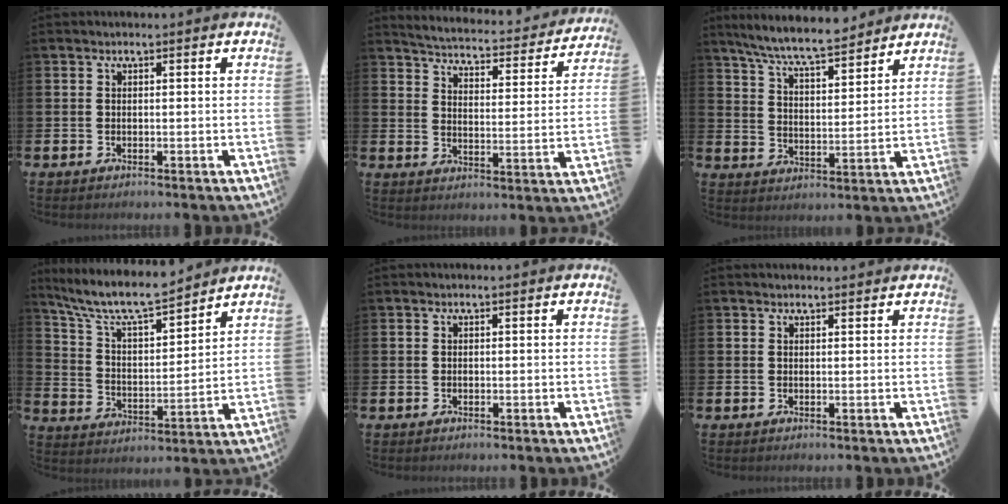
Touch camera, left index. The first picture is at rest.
{"total": 4.4, "force": [4.4, 0.4, 0.8], "torque": [-0.041, -0.040, 0.069]}
{"total": 7.9, "force": [7.5, 0.5, 2.6], "torque": [-0.083, -0.040, 0.134]}
{"total": 8.8, "force": [8.2, 1.3, 3.1], "torque": [-0.101, -0.050, 0.143]}
{"total": 0.0}
{"total": 0.8, "force": [0.8, 0.1, 0.2], "torque": [0.004, -0.002, 0.012]}